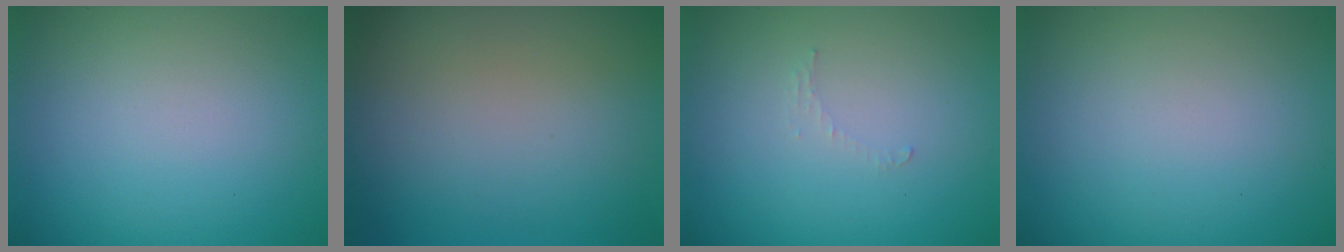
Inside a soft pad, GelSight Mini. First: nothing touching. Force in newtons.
{"total": 0.0}
{"total": 0.7, "press": 0.7, "slide": 0.1}
{"total": 0.0}